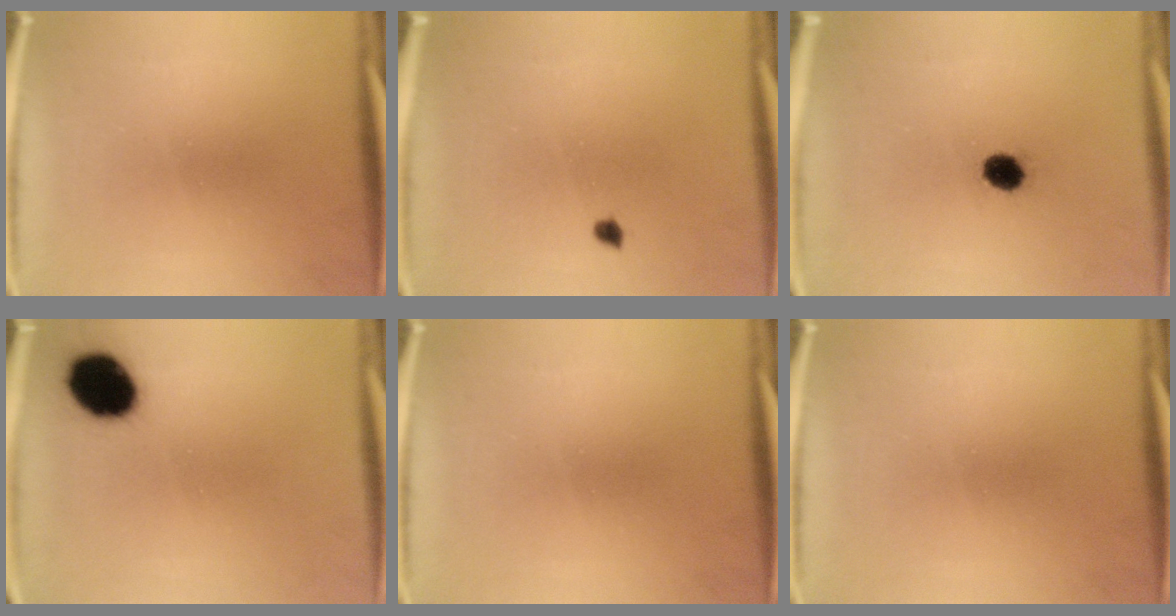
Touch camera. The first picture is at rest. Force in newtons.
{"total": 1.1}
{"total": 4.4}
{"total": 11.5}
{"total": 0.0}
{"total": 0.0}